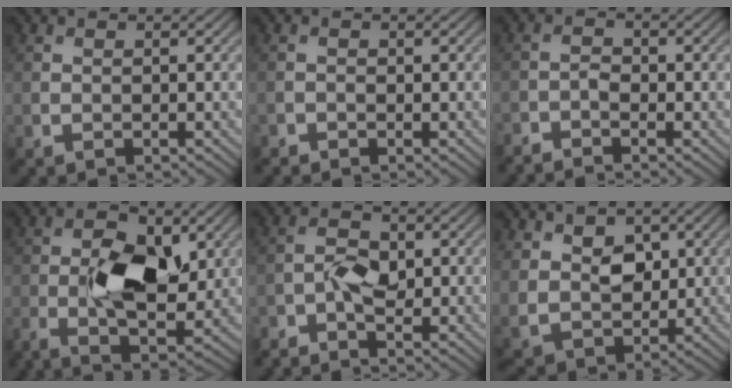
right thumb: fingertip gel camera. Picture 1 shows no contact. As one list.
[{"total": 0.6, "force": [-0.5, 0.3, 0.1], "torque": [-0.001, -0.002, -0.009]}, {"total": 2.1, "force": [-1.9, 0.3, 0.8], "torque": [-0.017, -0.002, -0.045]}, {"total": 10.4, "force": [-0.3, 5.0, 9.0], "torque": [-0.168, -0.005, -0.008]}, {"total": 3.1, "force": [-1.9, 1.3, 2.1], "torque": [-0.047, 0.005, -0.046]}, {"total": 7.5, "force": [2.8, 5.2, 4.6], "torque": [-0.115, -0.005, 0.047]}]